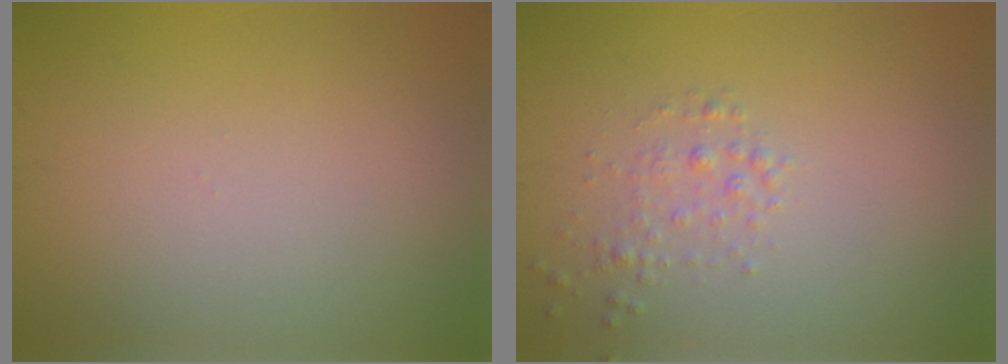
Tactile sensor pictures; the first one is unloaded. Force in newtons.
{"total": 1.4, "press": 1.4, "slide": 0.1}